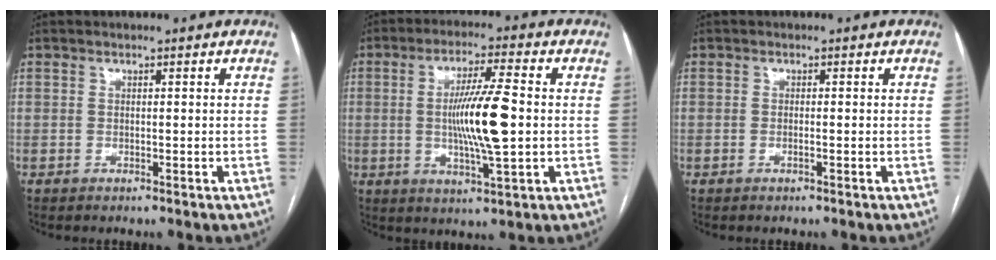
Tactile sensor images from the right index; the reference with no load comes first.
{"total": 10.8, "force": [-0.2, 0.9, 10.8], "torque": [-0.197, -0.003, -0.005]}
{"total": 0.5, "force": [-0.3, 0.0, 0.5], "torque": [-0.010, 0.000, -0.004]}